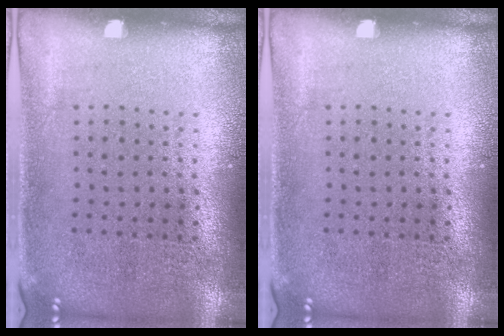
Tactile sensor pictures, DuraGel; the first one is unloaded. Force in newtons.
{"total": 0.0}